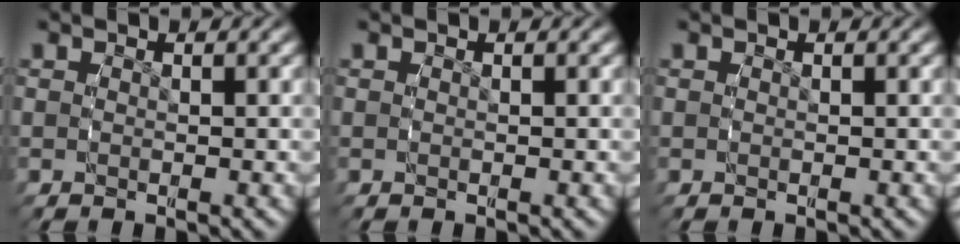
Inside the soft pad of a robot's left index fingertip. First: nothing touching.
{"total": 0.0}
{"total": 0.0}